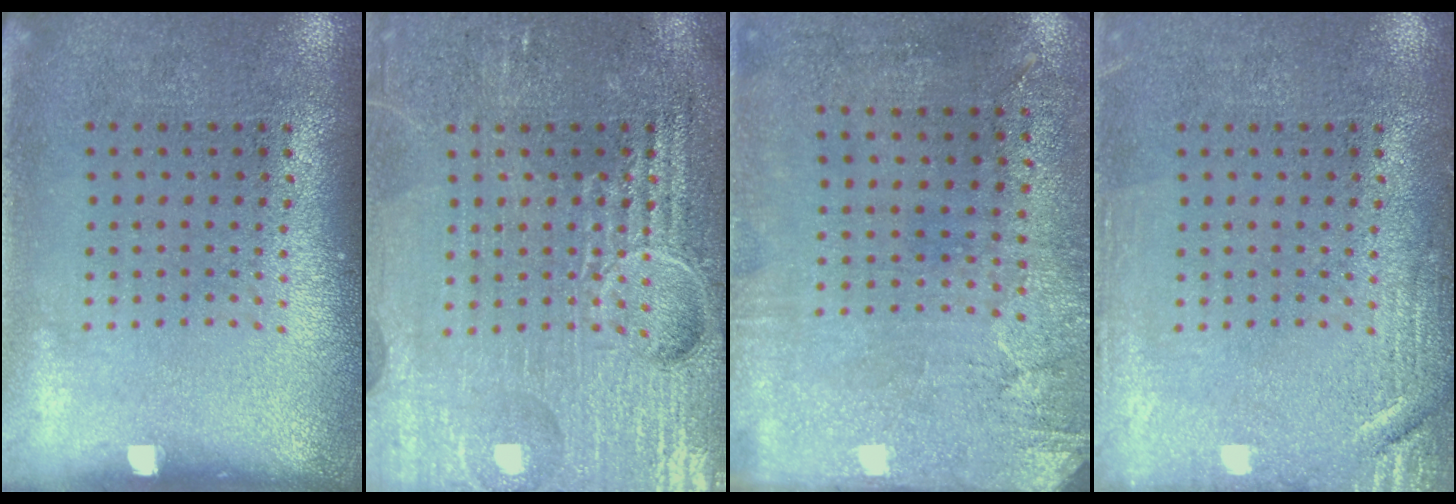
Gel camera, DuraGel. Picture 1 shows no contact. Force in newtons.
{"total": 7.2, "press": 7.2, "slide": 0.8}
{"total": 2.8, "press": 2.3, "slide": 1.7}
{"total": 2.1, "press": 2.0, "slide": 0.4}